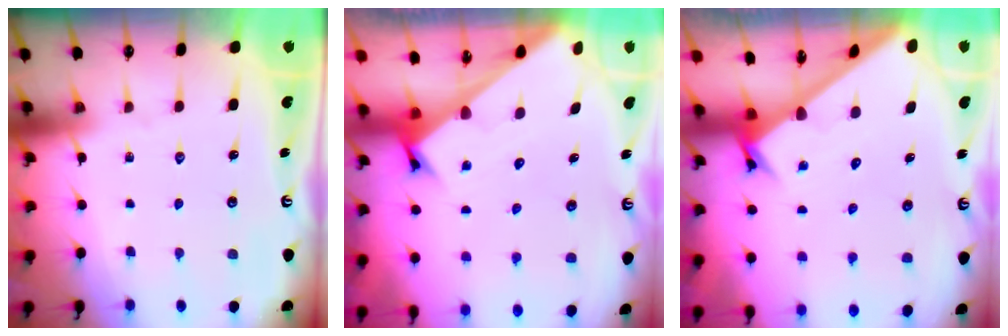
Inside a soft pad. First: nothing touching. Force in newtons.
{"total": 2.4, "press": 2.4, "slide": 0.2}
{"total": 2.8, "press": 2.8, "slide": 0.3}